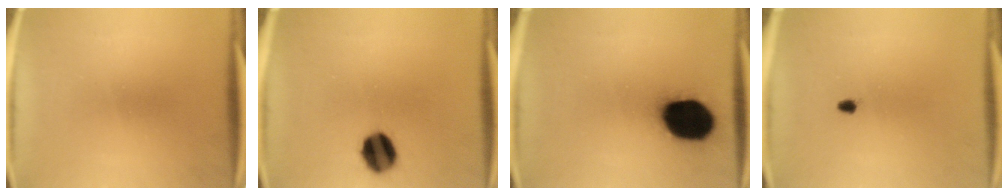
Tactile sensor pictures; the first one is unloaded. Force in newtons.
{"total": 9.4}
{"total": 19.9}
{"total": 0.9}